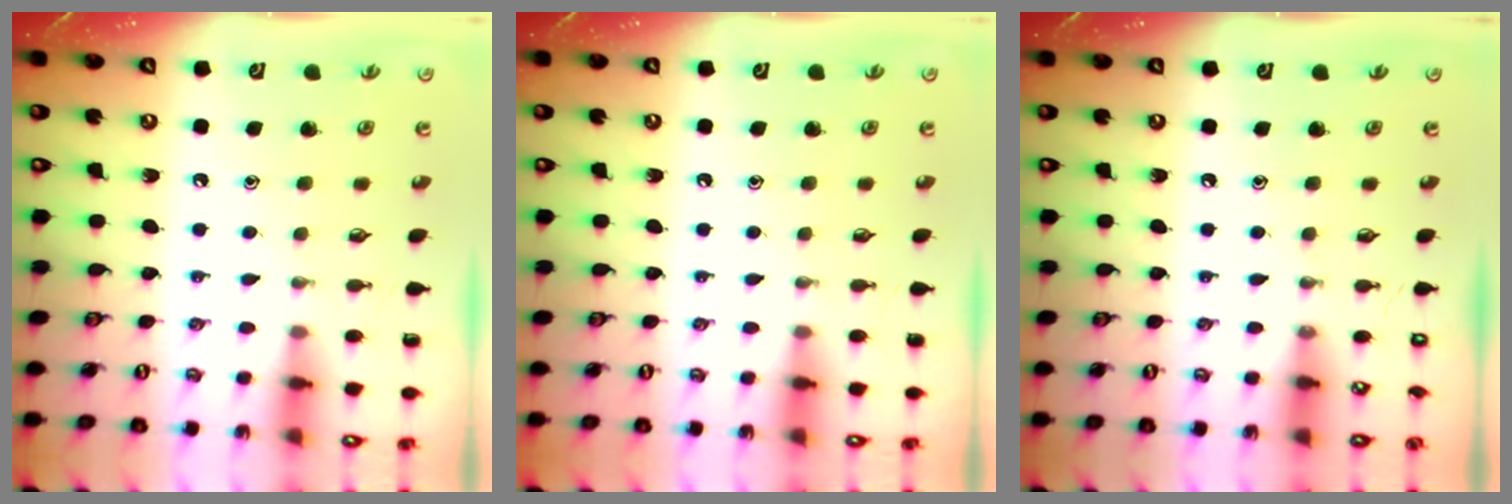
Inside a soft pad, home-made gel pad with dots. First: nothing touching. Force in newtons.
{"total": 0.0}
{"total": 0.0}